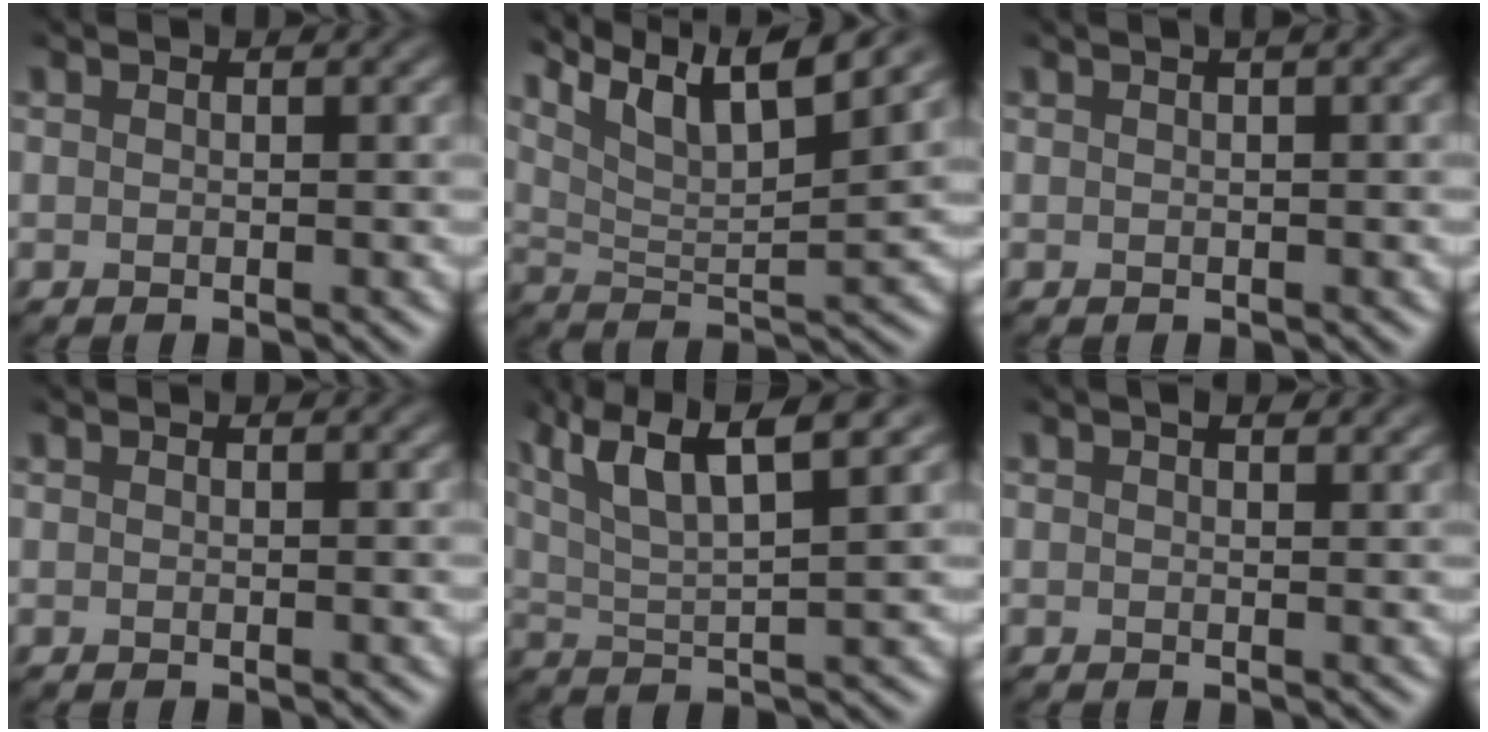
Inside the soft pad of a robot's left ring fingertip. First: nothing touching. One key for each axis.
{"total": 8.8, "fx": 6.6, "fy": 1.9, "fz": 5.5, "tx": -0.099, "ty": 0.013, "tz": 0.096}
{"total": 1.9, "fx": 0.7, "fy": 0.6, "fz": 1.7, "tx": -0.017, "ty": 0.007, "tz": 0.007}
{"total": 0.0}
{"total": 7.8, "fx": 4.5, "fy": 2.2, "fz": 6.0, "tx": -0.107, "ty": 0.020, "tz": 0.077}
{"total": 1.4, "fx": 0.9, "fy": 0.5, "fz": 0.9, "tx": -0.009, "ty": 0.002, "tz": 0.016}